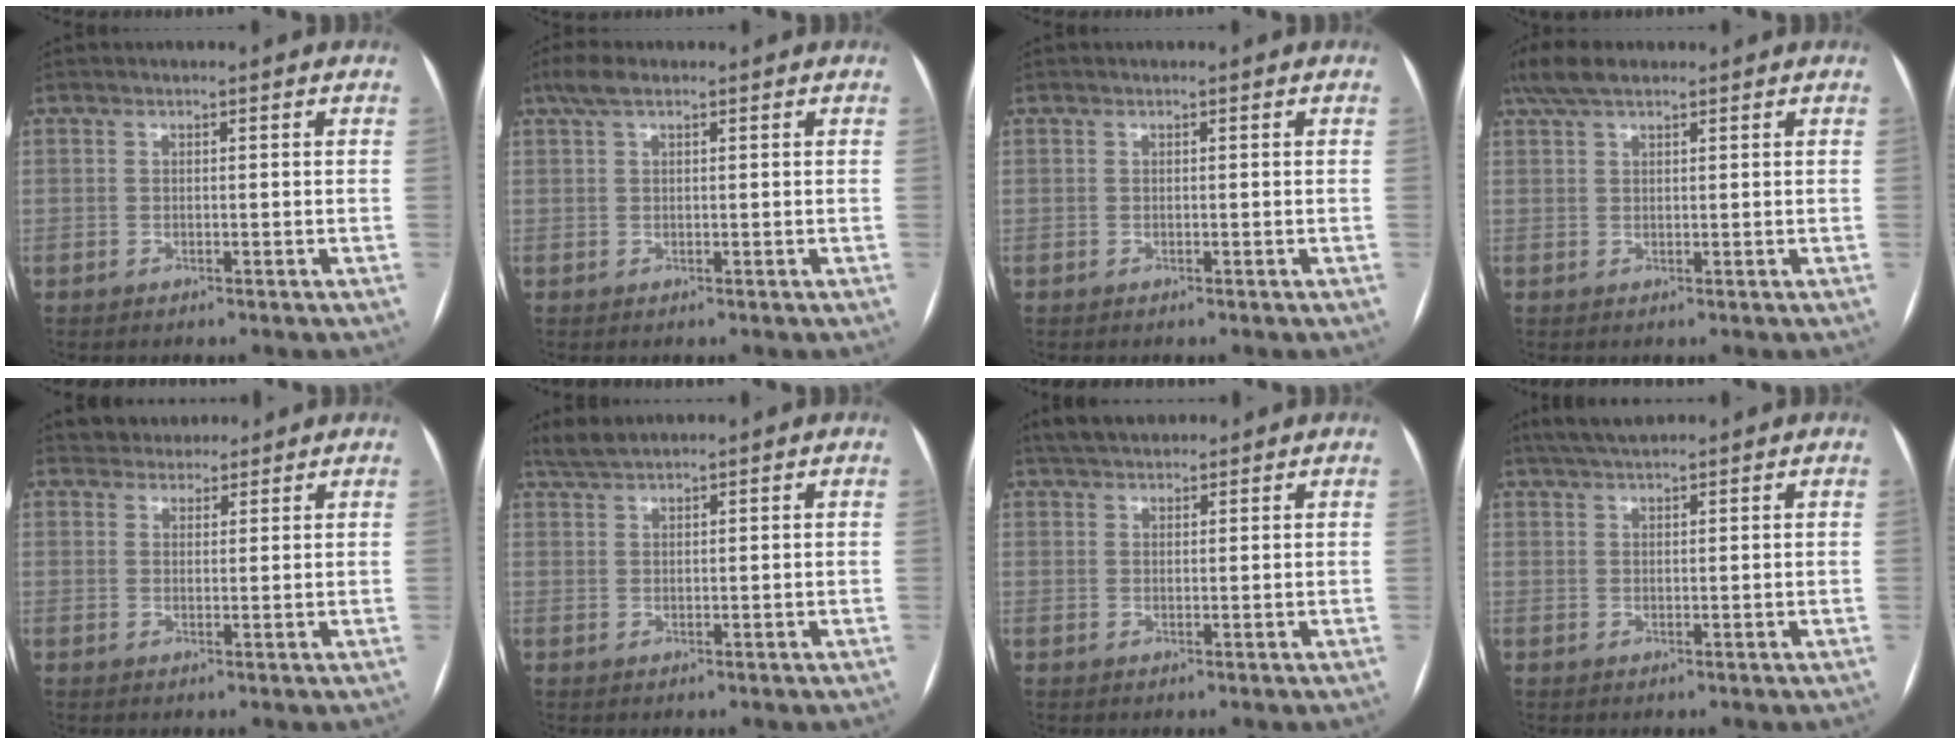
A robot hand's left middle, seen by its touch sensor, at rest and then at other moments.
{"total": 3.1, "force": [2.0, 1.0, 2.2], "torque": [-0.050, 0.024, 0.041]}
{"total": 0.0}
{"total": 5.1, "force": [3.8, 1.6, 3.0], "torque": [-0.068, 0.029, 0.074]}
{"total": 4.3, "force": [3.8, 2.0, 0.3], "torque": [0.002, 0.020, 0.056]}
{"total": 2.7, "force": [2.6, 0.1, 0.9], "torque": [-0.022, 0.016, 0.054]}
{"total": 5.3, "force": [4.5, 1.8, 2.0], "torque": [-0.030, 0.030, 0.077]}
{"total": 4.5, "force": [3.8, 0.6, 2.2], "torque": [-0.040, 0.026, 0.069]}